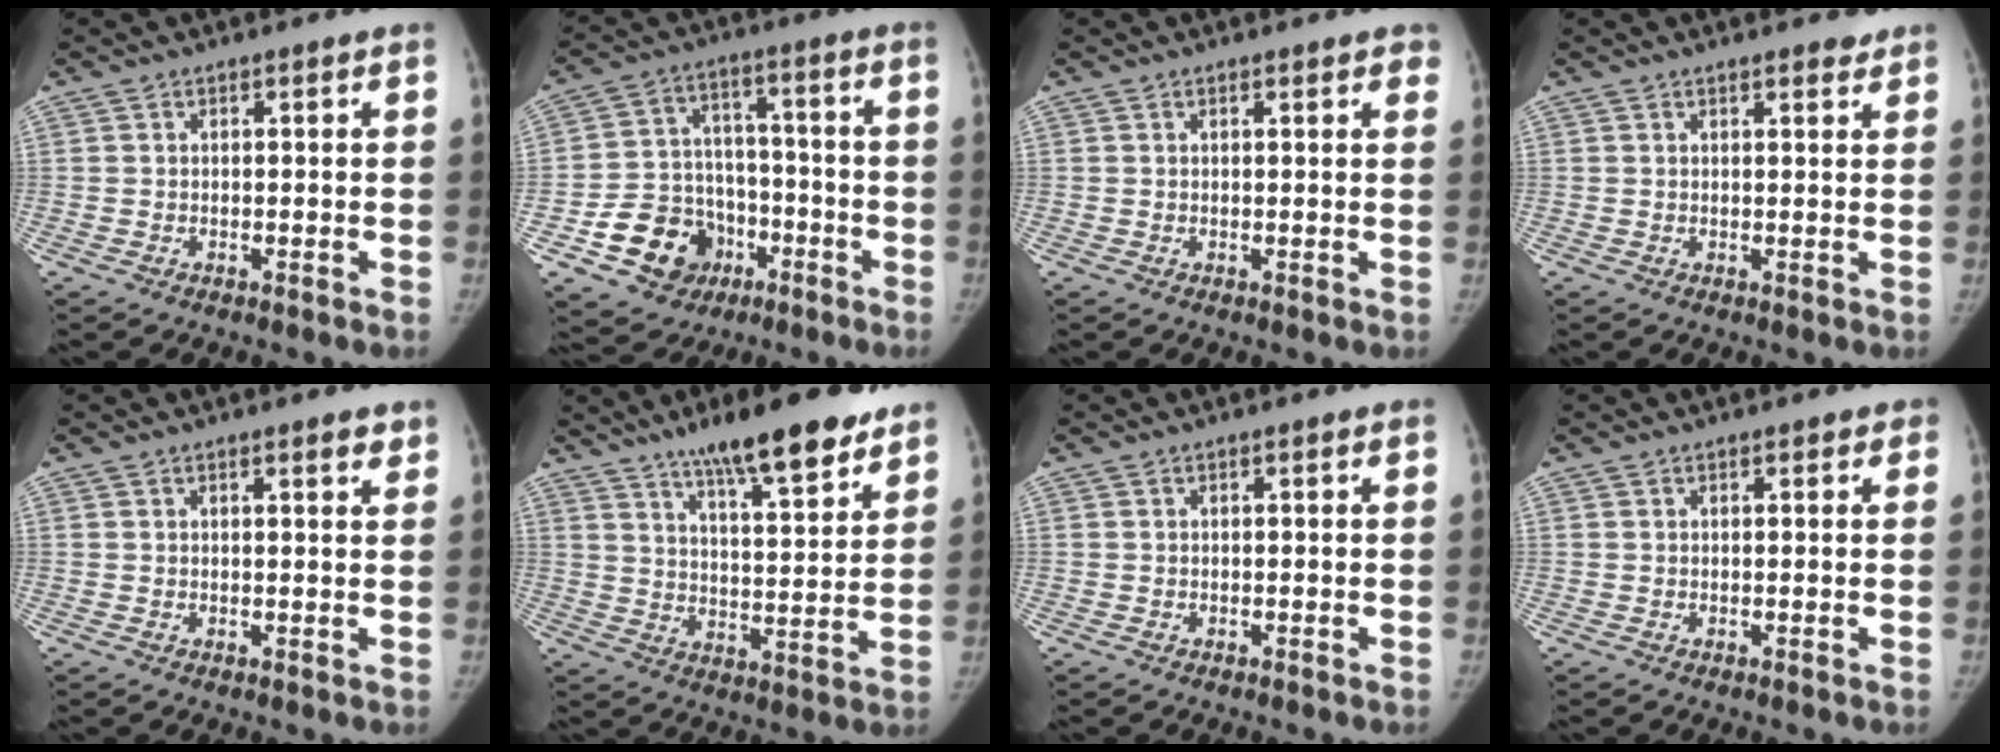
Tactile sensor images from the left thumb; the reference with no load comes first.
{"total": 14.1, "force": [-6.2, 11.6, 5.1], "torque": [-0.054, 0.057, -0.092]}
{"total": 2.4, "force": [1.7, 0.8, 1.5], "torque": [-0.002, 0.001, 0.017]}
{"total": 2.2, "force": [1.8, 0.8, 0.9], "torque": [0.000, -0.008, 0.020]}
{"total": 2.0, "force": [1.4, 0.5, 1.3], "torque": [-0.013, -0.007, 0.017]}
{"total": 16.1, "force": [11.3, 3.9, 10.8], "torque": [-0.137, -0.054, 0.178]}
{"total": 0.0}
{"total": 0.6, "force": [0.3, 0.5, 0.2], "torque": [0.008, 0.001, -0.003]}